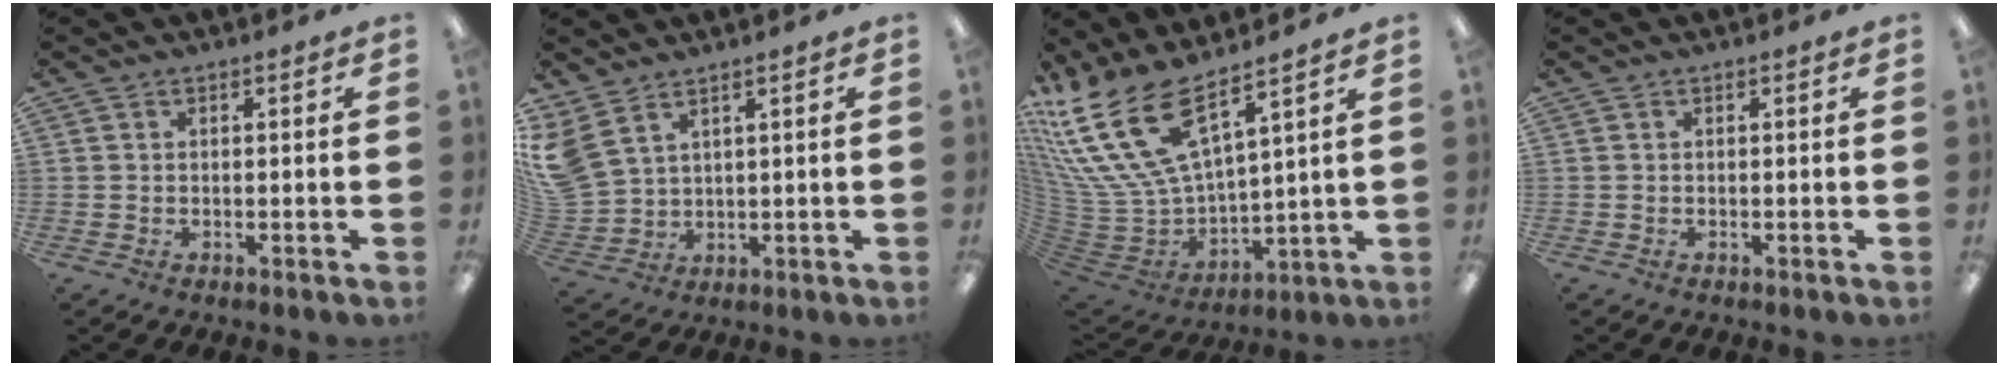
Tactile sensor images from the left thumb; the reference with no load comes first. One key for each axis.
{"total": 7.7, "fx": 4.7, "fy": 4.7, "fz": 3.9, "tx": -0.107, "ty": -0.016, "tz": 0.093}
{"total": 22.0, "fx": 12.6, "fy": 9.6, "fz": 15.1, "tx": -0.354, "ty": -0.087, "tz": 0.232}
{"total": 0.0}